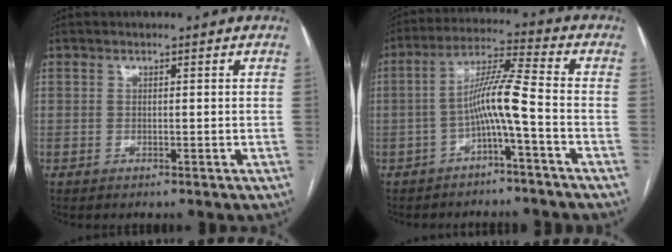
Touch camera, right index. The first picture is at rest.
{"total": 7.5, "force": [-2.5, -0.6, 7.1], "torque": [-0.130, 0.025, -0.047]}